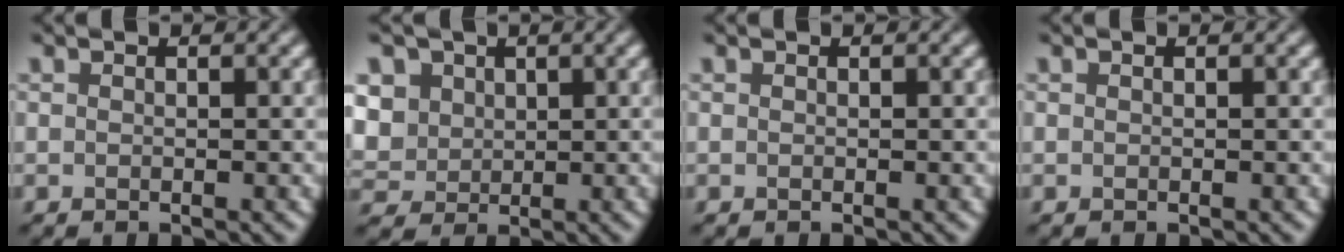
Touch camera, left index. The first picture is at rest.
{"total": 6.6, "force": [2.2, 5.4, 3.1], "torque": [-0.085, 0.021, 0.030]}
{"total": 0.0}
{"total": 0.0}